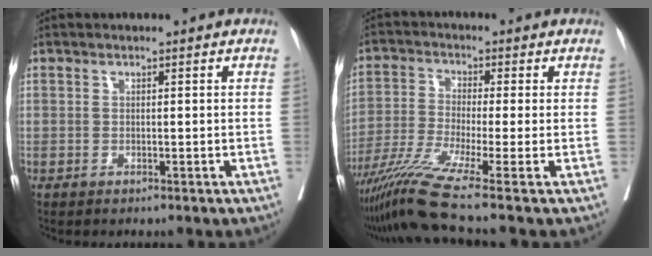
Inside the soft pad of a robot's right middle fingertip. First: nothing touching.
{"total": 9.5, "force": [-6.9, -2.6, 6.0], "torque": [-0.120, -0.025, -0.125]}